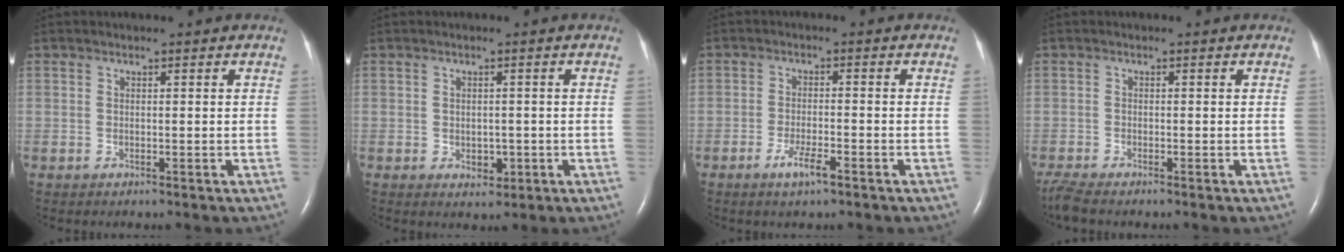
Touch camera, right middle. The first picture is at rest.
{"total": 2.3, "force": [-0.6, 1.7, 1.5], "torque": [-0.022, 0.000, 0.000]}
{"total": 3.7, "force": [-2.3, 0.5, 2.8], "torque": [-0.057, -0.004, -0.043]}
{"total": 2.9, "force": [-2.6, 0.0, 1.3], "torque": [-0.036, -0.014, -0.051]}